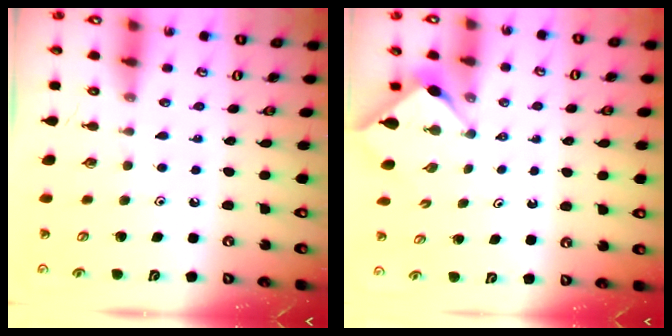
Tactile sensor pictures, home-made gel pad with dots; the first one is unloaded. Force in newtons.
{"total": 2.9, "press": 2.9, "slide": 0.4}